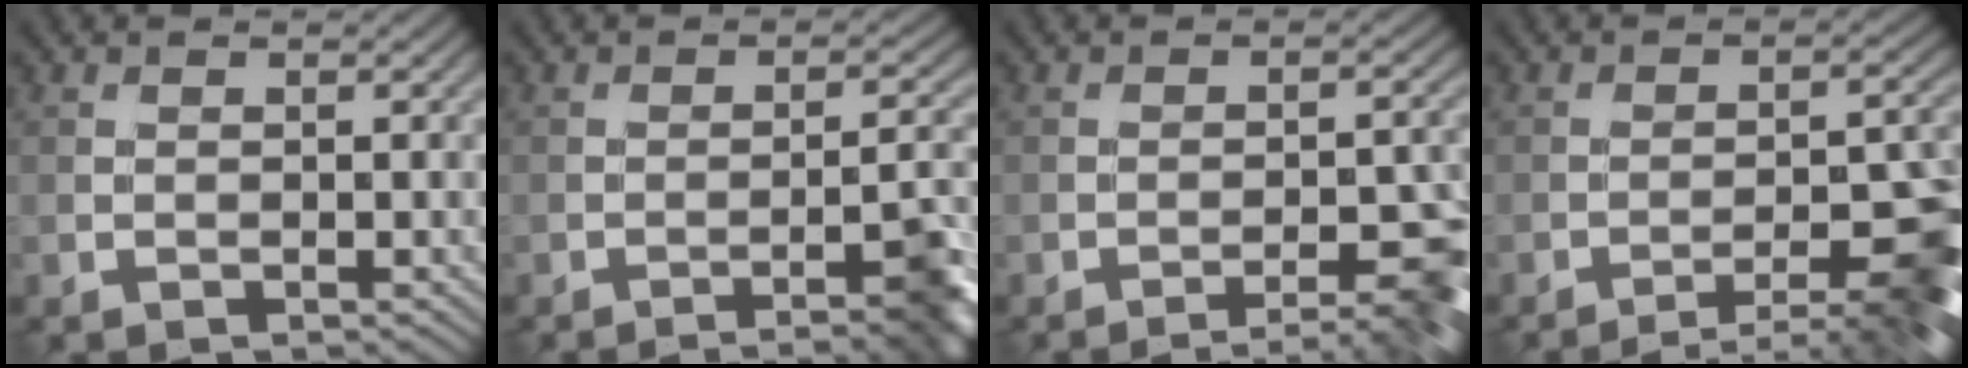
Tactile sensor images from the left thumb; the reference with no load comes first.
{"total": 6.1, "force": [-3.5, 1.1, 4.9], "torque": [-0.058, 0.006, -0.051]}
{"total": 6.4, "force": [-4.2, 1.3, 4.6], "torque": [-0.062, 0.005, -0.049]}
{"total": 8.6, "force": [-5.7, 2.0, 6.1], "torque": [-0.081, 0.005, -0.071]}